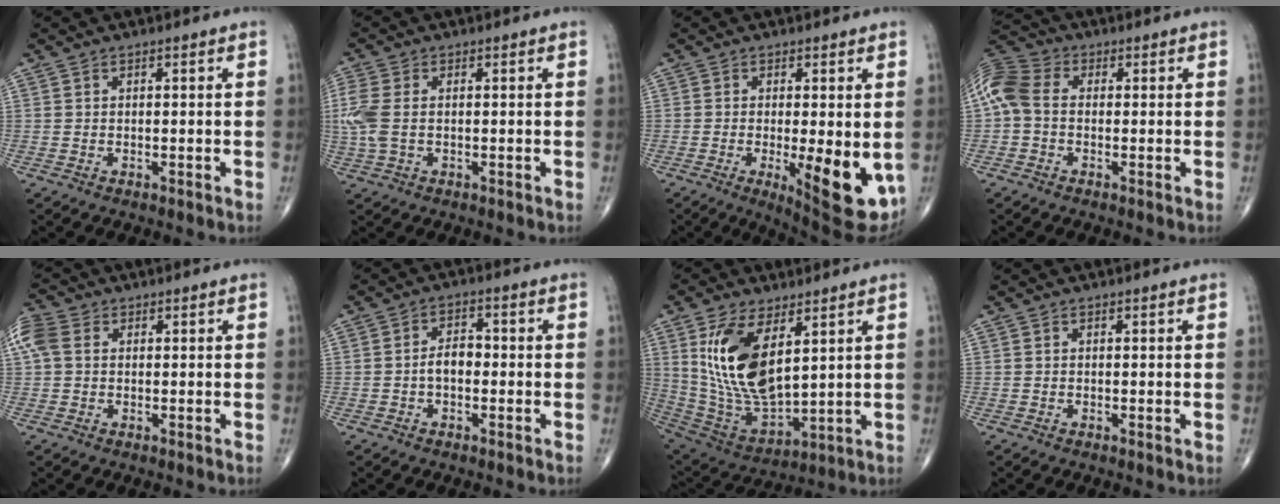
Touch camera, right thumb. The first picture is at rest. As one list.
[{"total": 6.1, "force": [-0.1, 3.7, 4.8], "torque": [-0.148, 0.006, -0.002]}, {"total": 12.9, "force": [-2.6, 4.0, 12.0], "torque": [-0.154, -0.025, -0.024]}, {"total": 8.3, "force": [0.0, 5.8, 5.9], "torque": [-0.127, 0.023, -0.015]}, {"total": 5.6, "force": [1.2, 4.2, 3.6], "torque": [-0.098, 0.020, 0.021]}, {"total": 3.9, "force": [-0.8, 2.4, 2.9], "torque": [-0.040, 0.017, -0.020]}, {"total": 17.2, "force": [5.9, 8.2, 13.9], "torque": [-0.256, -0.027, 0.132]}, {"total": 0.0}]